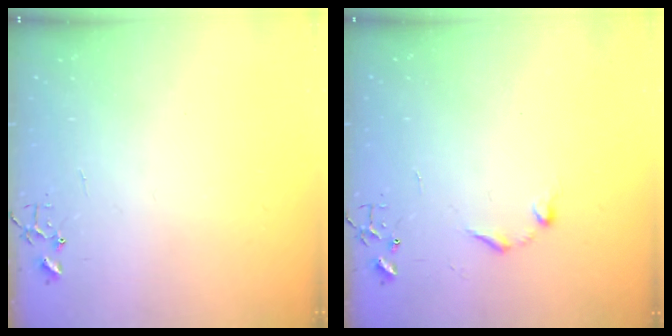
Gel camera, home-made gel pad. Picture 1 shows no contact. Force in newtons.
{"total": 7.1, "press": 7.1, "slide": 0.8}